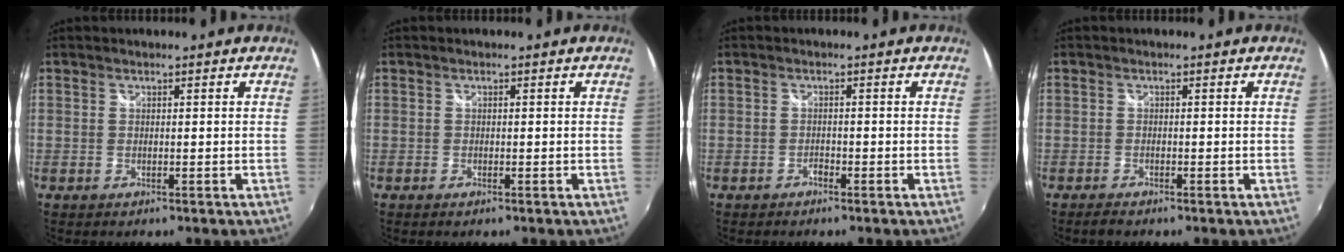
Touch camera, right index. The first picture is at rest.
{"total": 0.6, "force": [-0.4, 0.3, 0.3], "torque": [-0.006, -0.004, -0.010]}
{"total": 1.0, "force": [-0.8, 0.5, 0.3], "torque": [-0.007, 0.000, -0.016]}
{"total": 1.6, "force": [-1.3, 0.4, 0.8], "torque": [-0.017, -0.005, -0.025]}